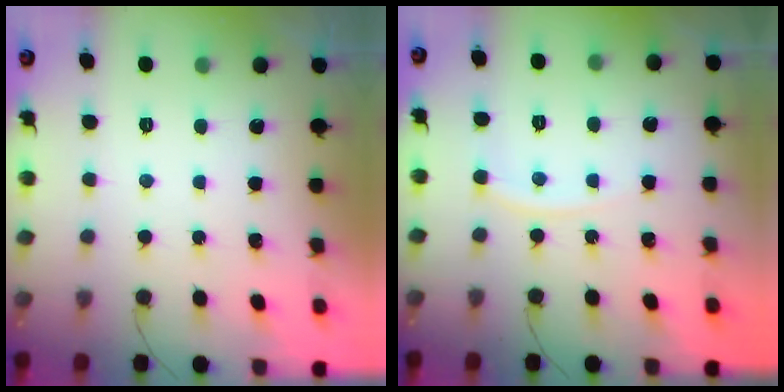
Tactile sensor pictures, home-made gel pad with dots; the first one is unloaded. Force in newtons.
{"total": 4.7, "press": 4.6, "slide": 0.8}